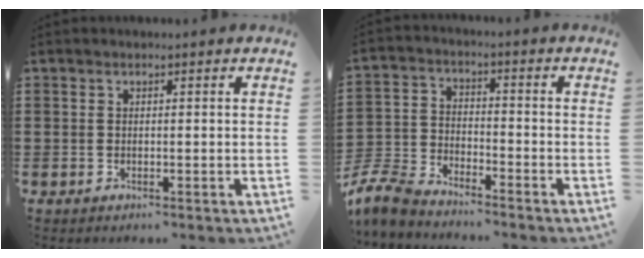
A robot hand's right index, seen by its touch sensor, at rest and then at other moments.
{"total": 6.6, "force": [-6.3, 1.2, 1.5], "torque": [-0.062, 0.000, -0.134]}